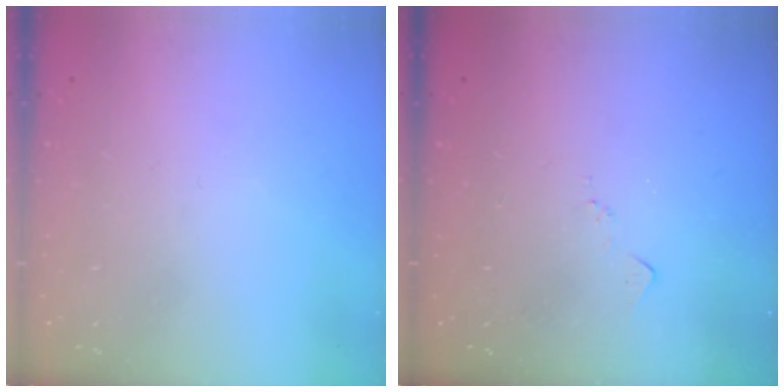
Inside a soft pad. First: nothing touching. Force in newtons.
{"total": 6.0, "press": 5.9, "slide": 0.7}